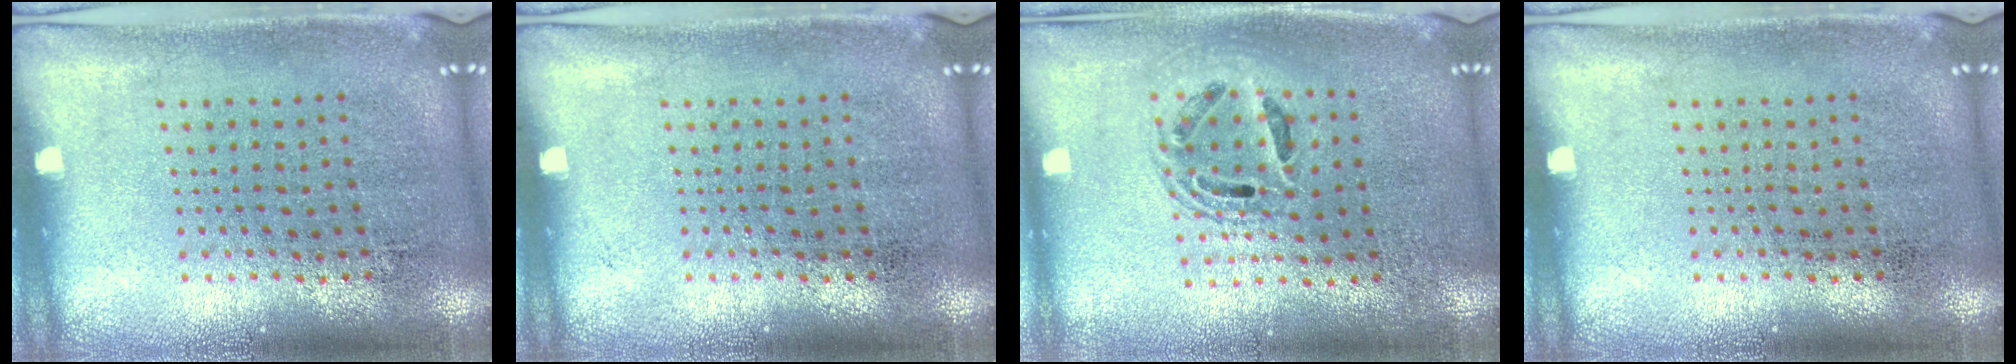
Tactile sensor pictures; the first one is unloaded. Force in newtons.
{"total": 0.0}
{"total": 1.4, "press": 1.3, "slide": 0.7}
{"total": 0.0}